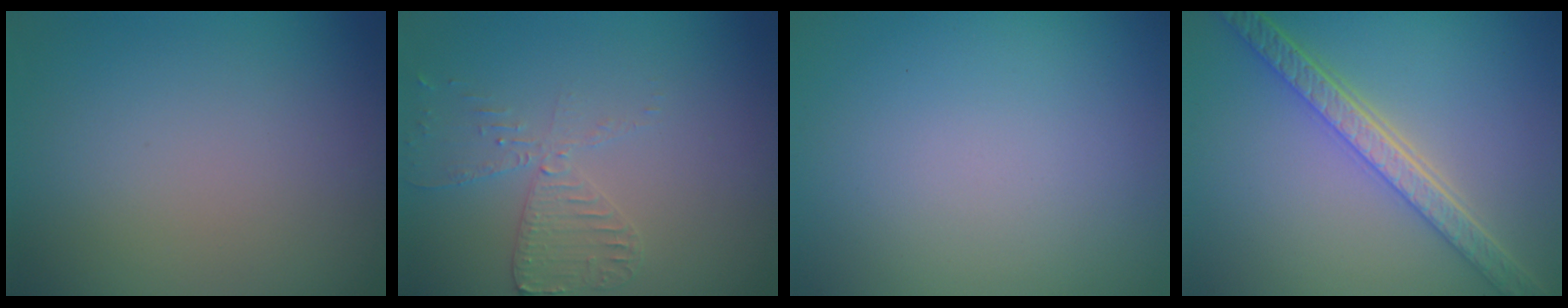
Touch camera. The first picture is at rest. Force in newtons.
{"total": 2.9, "press": 2.8, "slide": 0.6}
{"total": 0.0}
{"total": 5.6, "press": 4.3, "slide": 3.5}